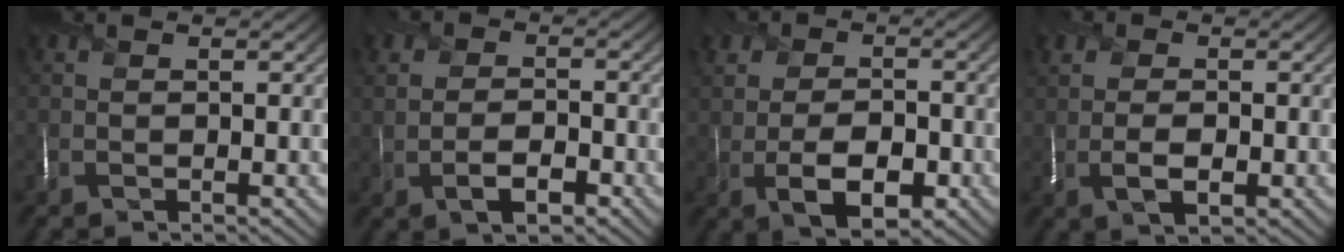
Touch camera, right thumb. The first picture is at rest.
{"total": 4.8, "force": [-1.5, 2.9, 3.5], "torque": [-0.060, -0.005, -0.033]}
{"total": 8.2, "force": [-2.0, 5.5, 5.8], "torque": [-0.083, -0.005, -0.044]}
{"total": 4.4, "force": [-0.4, 2.8, 3.4], "torque": [-0.065, 0.001, -0.013]}